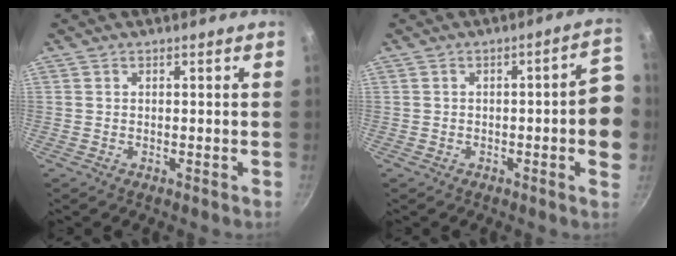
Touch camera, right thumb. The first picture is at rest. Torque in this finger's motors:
{"motor_torque": [-0.56, 0.70, 0.77, -0.01, 0.00]}